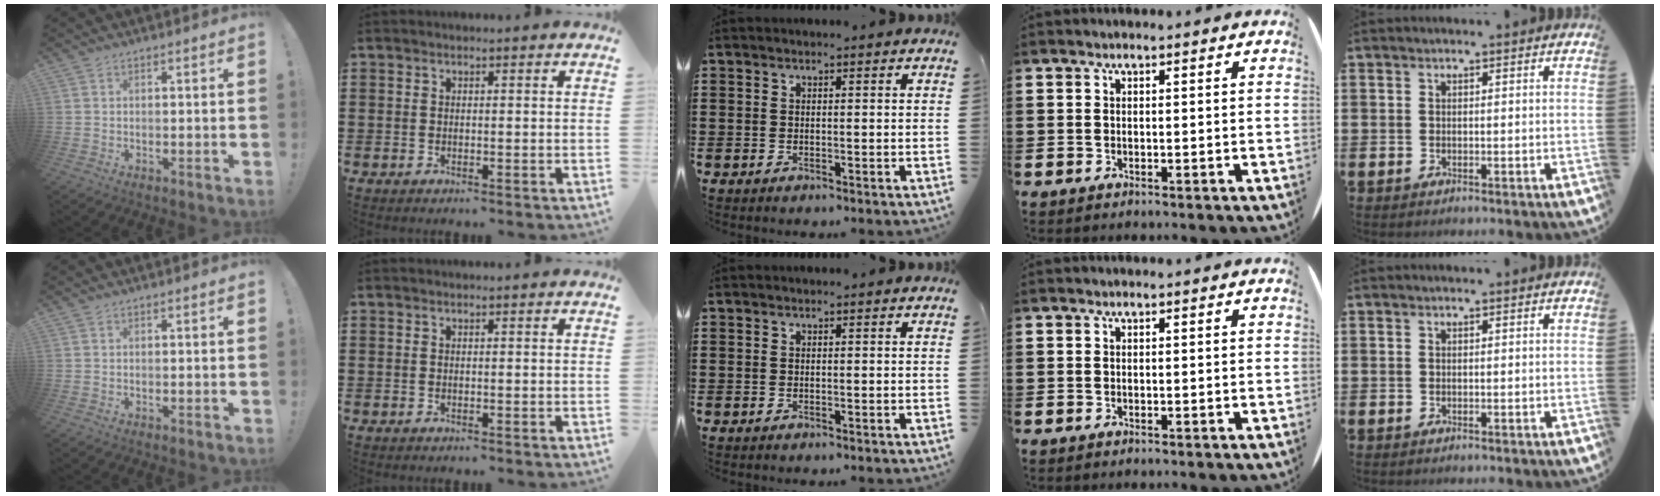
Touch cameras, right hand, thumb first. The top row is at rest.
{}